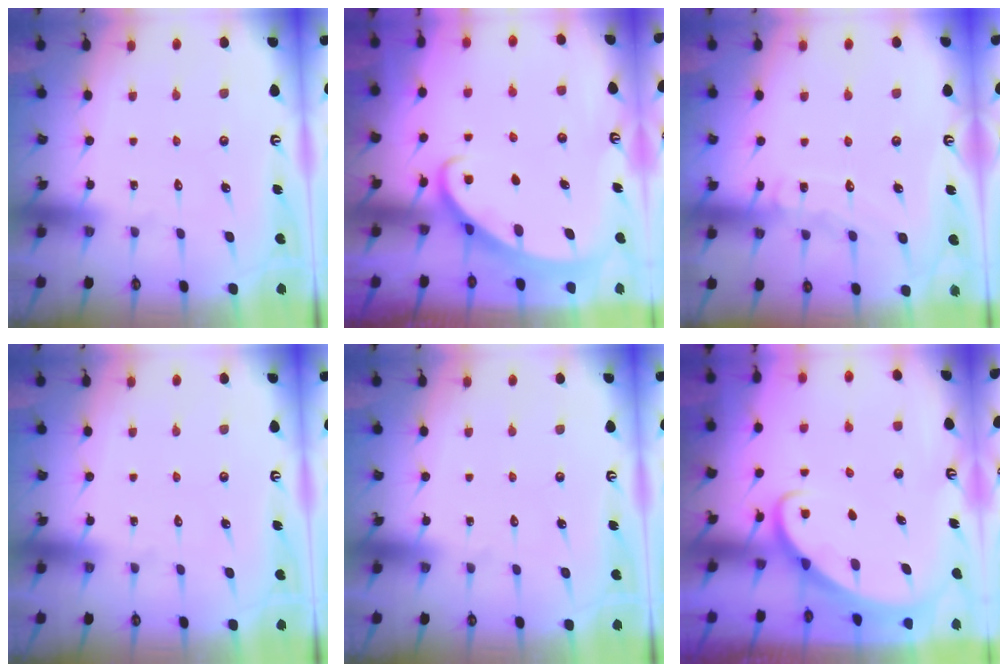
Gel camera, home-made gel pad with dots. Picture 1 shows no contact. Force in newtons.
{"total": 2.3, "press": 2.3, "slide": 0.2}
{"total": 7.7, "press": 7.7, "slide": 0.7}
{"total": 0.0}
{"total": 0.0}
{"total": 2.2, "press": 2.2, "slide": 0.2}